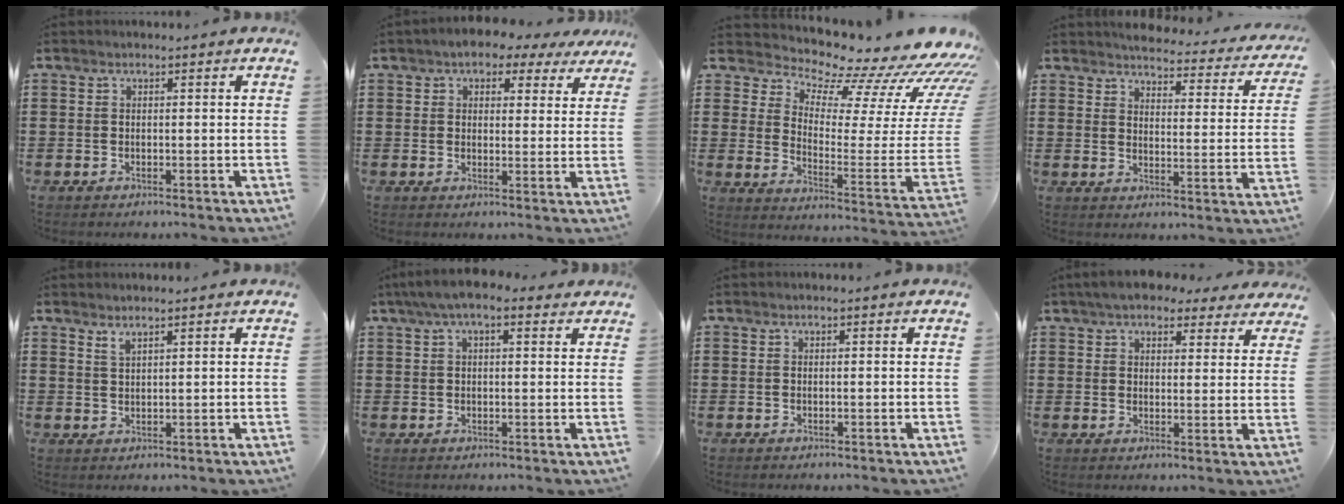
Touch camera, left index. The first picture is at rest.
{"total": 4.3, "force": [3.3, 2.3, 1.4], "torque": [-0.036, -0.003, 0.057]}
{"total": 9.1, "force": [7.7, 2.3, 4.3], "torque": [-0.079, -0.089, 0.122]}
{"total": 3.6, "force": [3.5, 0.2, 0.8], "torque": [-0.035, -0.027, 0.056]}
{"total": 1.8, "force": [1.6, 0.2, 0.9], "torque": [-0.021, 0.001, 0.031]}
{"total": 4.8, "force": [2.8, 1.5, 3.5], "torque": [-0.073, 0.008, 0.048]}
{"total": 0.0}
{"total": 5.7, "force": [5.0, 1.7, 2.1], "torque": [-0.059, -0.004, 0.094]}